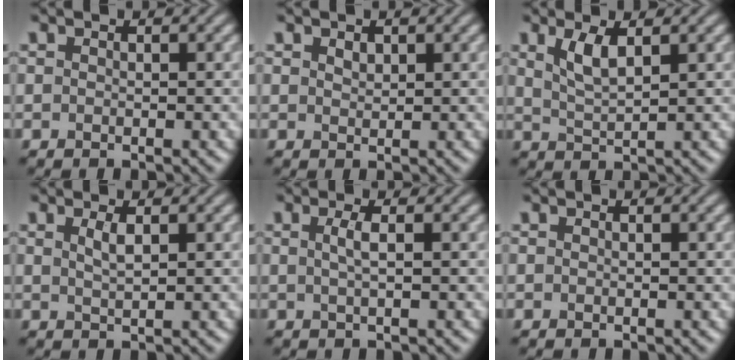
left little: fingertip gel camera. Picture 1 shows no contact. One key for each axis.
{"total": 0.9, "fx": 0.6, "fy": 0.5, "fz": 0.4, "tx": -0.009, "ty": 0.000, "tz": 0.012}
{"total": 2.7, "fx": 1.3, "fy": 0.8, "fz": 2.2, "tx": -0.046, "ty": -0.003, "tz": 0.028}
{"total": 1.4, "fx": 0.6, "fy": 0.4, "fz": 1.2, "tx": -0.025, "ty": 0.001, "tz": 0.012}
{"total": 1.5, "fx": 0.2, "fy": 0.4, "fz": 1.5, "tx": -0.029, "ty": 0.003, "tz": 0.002}
{"total": 0.0}